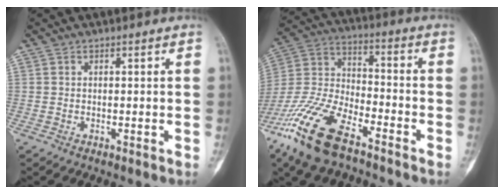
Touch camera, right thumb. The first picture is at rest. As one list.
[{"total": 18.2, "force": [-11.7, 7.1, 12.0], "torque": [-0.252, 0.041, -0.229]}]